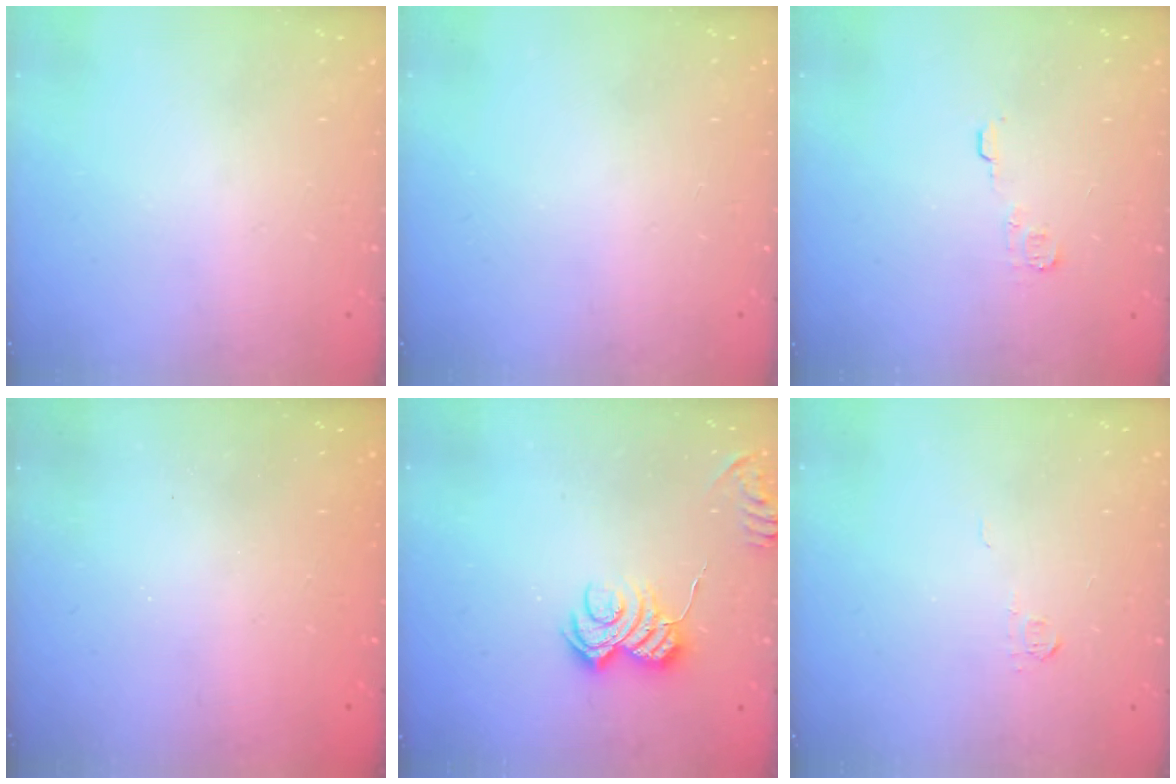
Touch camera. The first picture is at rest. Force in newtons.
{"total": 0.0}
{"total": 4.3, "press": 4.3, "slide": 0.5}
{"total": 2.4, "press": 2.3, "slide": 0.8}
{"total": 7.2, "press": 7.2, "slide": 0.6}
{"total": 3.4, "press": 3.4, "slide": 0.5}